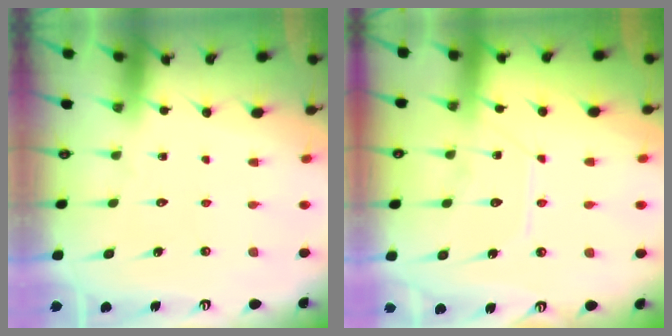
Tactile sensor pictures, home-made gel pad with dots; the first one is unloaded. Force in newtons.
{"total": 9.0, "press": 9.0, "slide": 0.9}